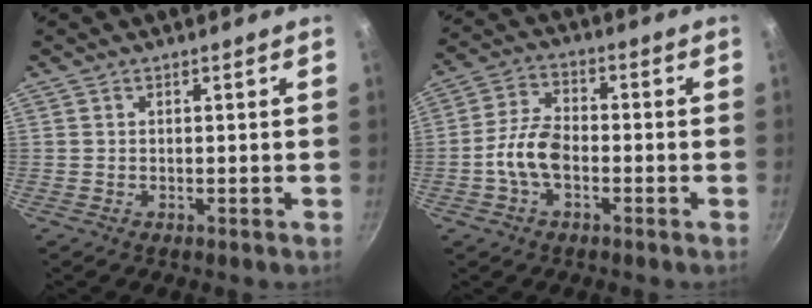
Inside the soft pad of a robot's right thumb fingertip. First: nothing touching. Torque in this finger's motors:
{"motor_torque": [0.68, 1.74, 0.84, -0.69, 0.06]}